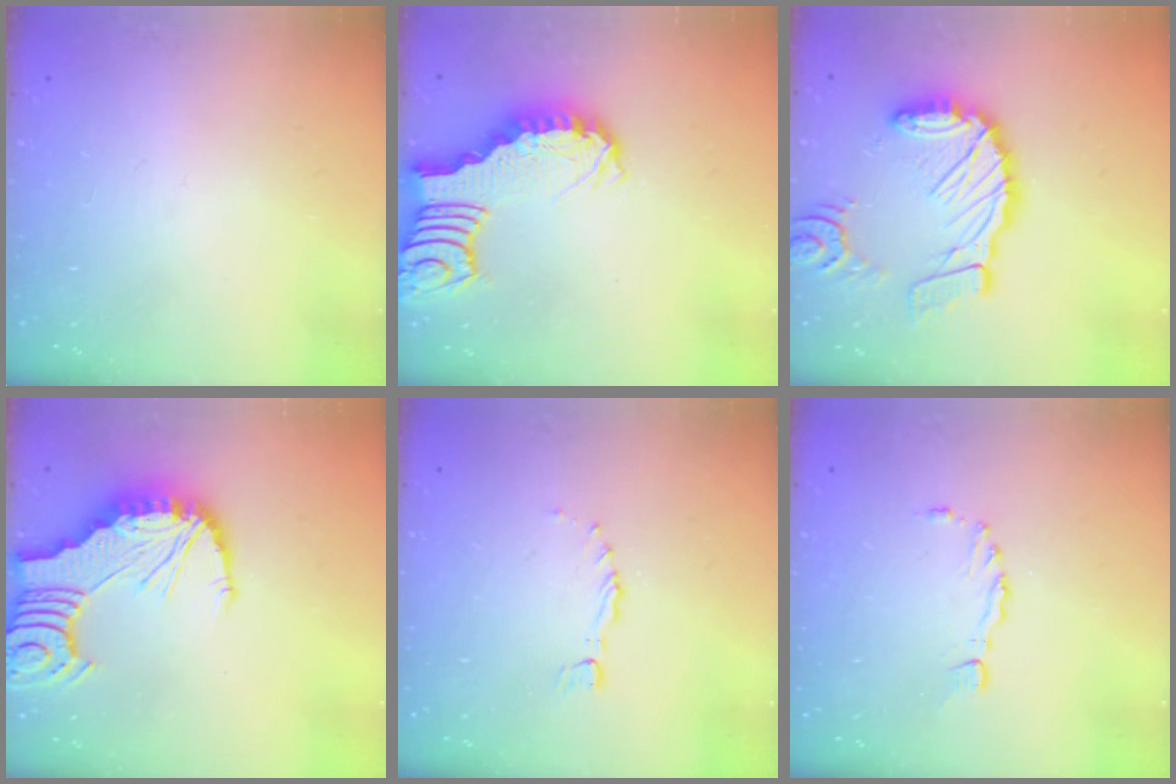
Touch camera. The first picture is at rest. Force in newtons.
{"total": 3.7, "press": 3.7, "slide": 0.6}
{"total": 18.1, "press": 17.9, "slide": 2.5}
{"total": 7.8, "press": 7.7, "slide": 0.9}
{"total": 0.0}
{"total": 2.9, "press": 2.9, "slide": 0.5}